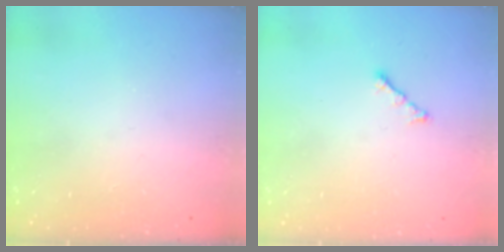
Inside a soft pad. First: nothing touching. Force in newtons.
{"total": 2.3, "press": 2.2, "slide": 0.7}